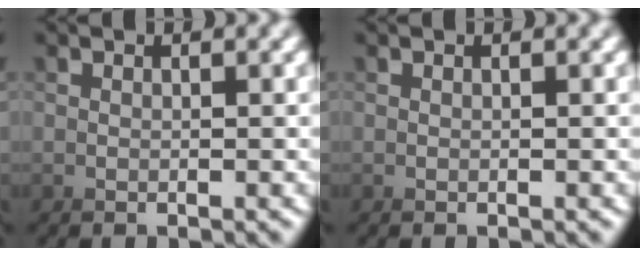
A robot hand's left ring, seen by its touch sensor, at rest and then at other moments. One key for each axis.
{"total": 0.0}